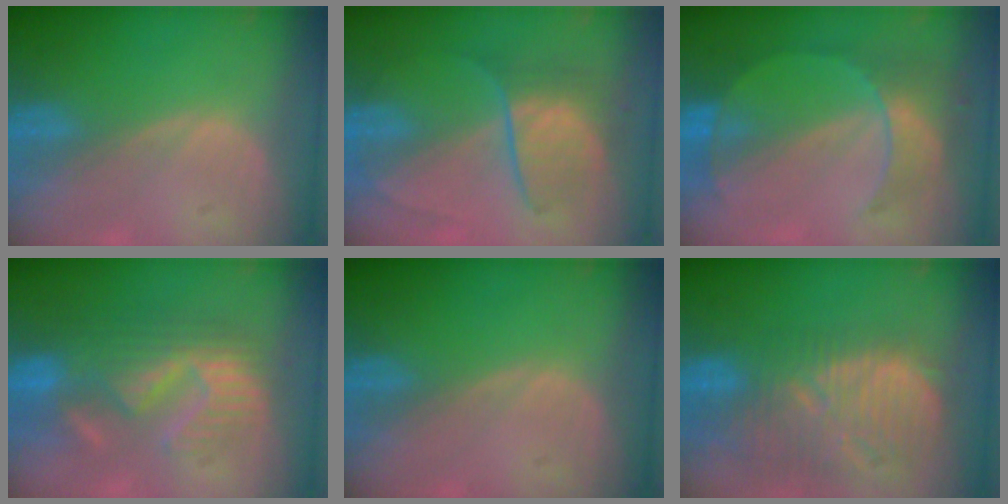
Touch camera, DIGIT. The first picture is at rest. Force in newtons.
{"total": 6.4, "press": 6.4, "slide": 0.8}
{"total": 7.6, "press": 6.7, "slide": 3.6}
{"total": 10.1, "press": 9.7, "slide": 2.9}
{"total": 0.0}
{"total": 12.8, "press": 11.3, "slide": 6.0}